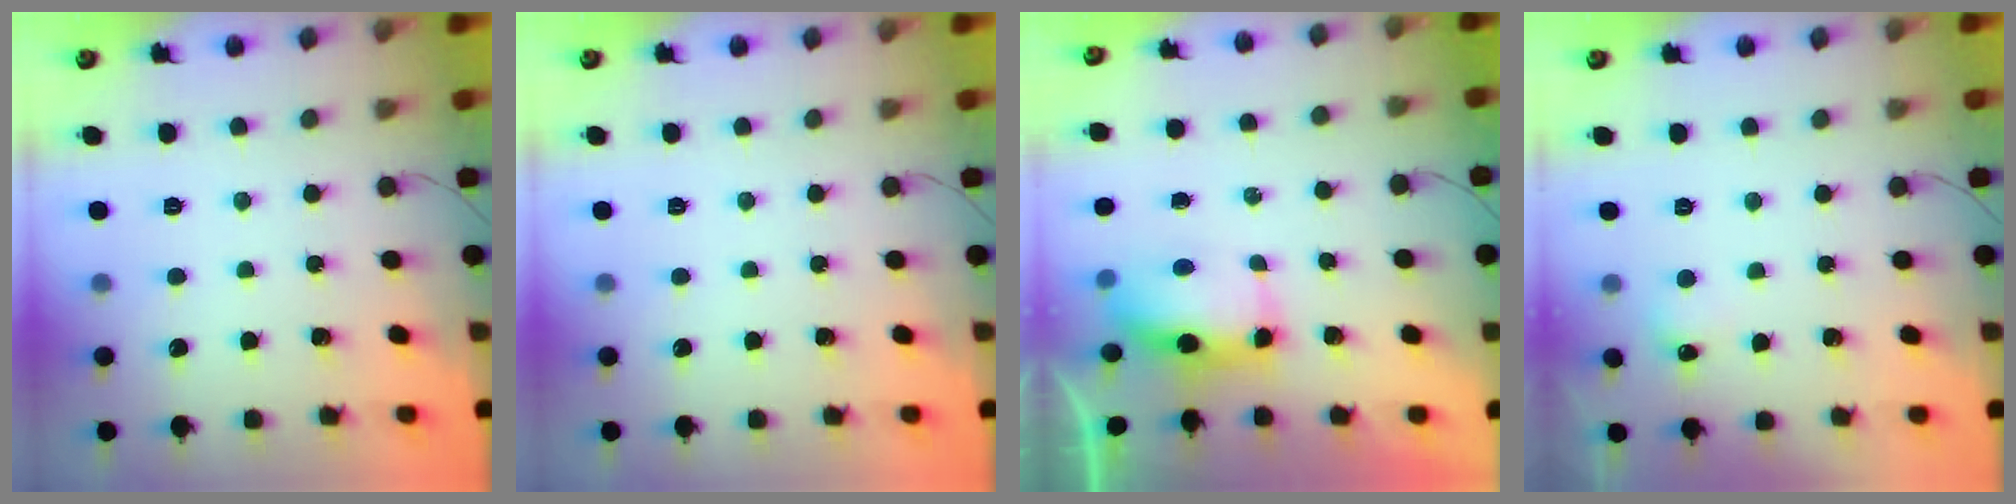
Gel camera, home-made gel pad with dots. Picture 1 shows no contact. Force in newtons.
{"total": 0.0}
{"total": 7.4, "press": 7.1, "slide": 2.1}
{"total": 4.8, "press": 4.7, "slide": 1.1}